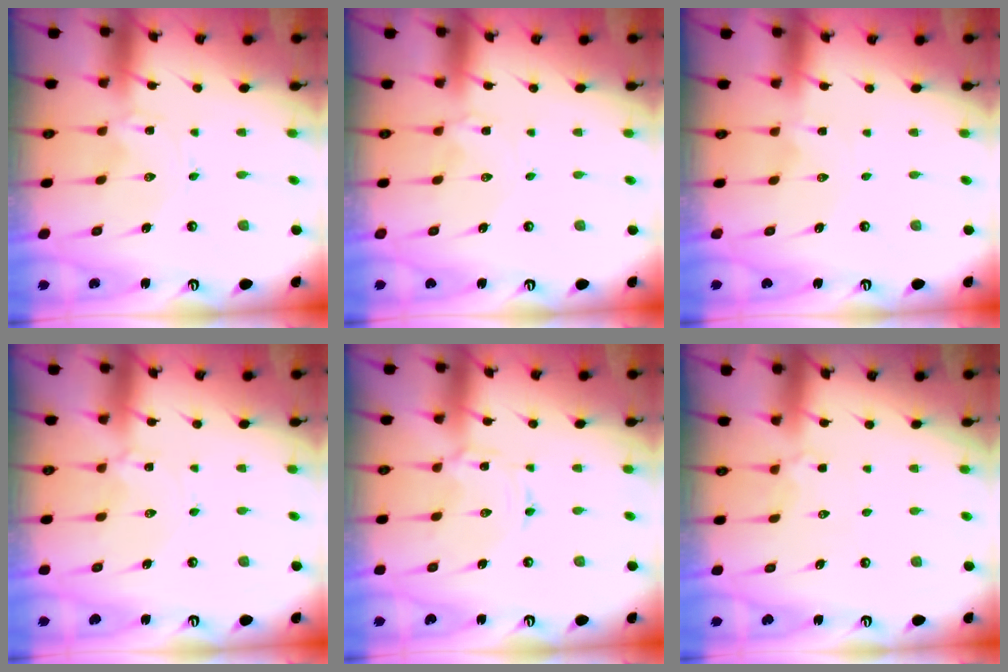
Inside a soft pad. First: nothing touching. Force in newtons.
{"total": 1.8, "press": 1.7, "slide": 0.3}
{"total": 0.7, "press": 0.7, "slide": 0.1}
{"total": 1.4, "press": 1.3, "slide": 0.3}
{"total": 1.6, "press": 1.6, "slide": 0.3}
{"total": 4.0, "press": 3.9, "slide": 1.0}